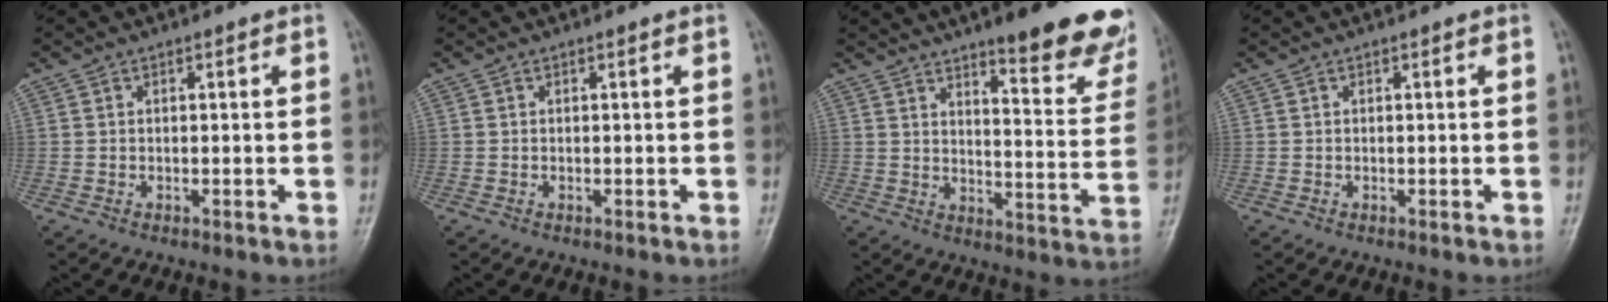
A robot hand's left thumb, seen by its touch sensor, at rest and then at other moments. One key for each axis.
{"total": 0.0}
{"total": 19.7, "fx": 14.1, "fy": 4.5, "fz": 12.9, "tx": -0.127, "ty": -0.080, "tz": 0.179}
{"total": 0.0}